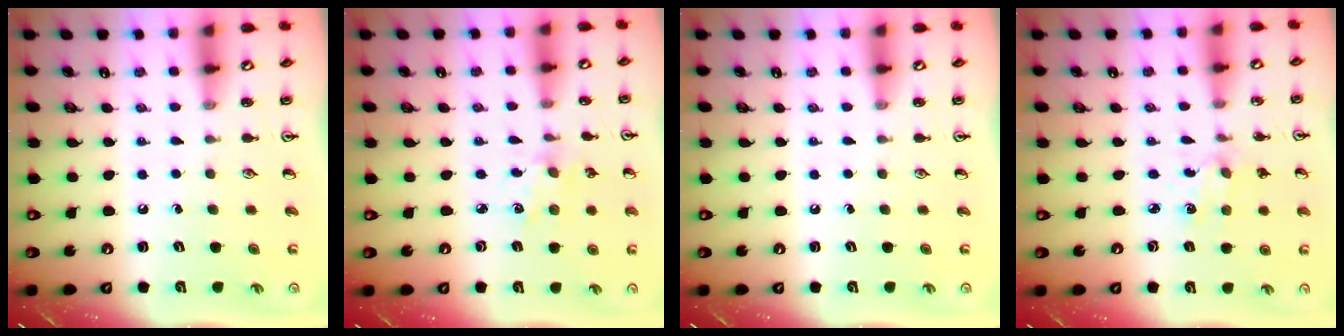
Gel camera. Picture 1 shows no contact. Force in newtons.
{"total": 2.9, "press": 2.8, "slide": 0.4}
{"total": 0.0}
{"total": 1.9, "press": 1.9, "slide": 0.4}